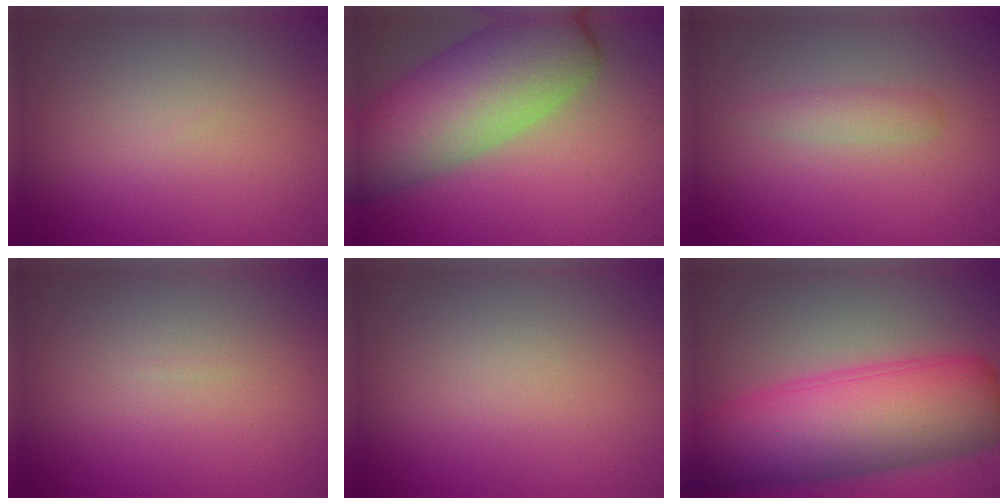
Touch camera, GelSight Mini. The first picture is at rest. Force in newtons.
{"total": 10.6, "press": 10.6, "slide": 0.4}
{"total": 1.5, "press": 1.5, "slide": 0.0}
{"total": 0.0}
{"total": 0.0}
{"total": 11.8, "press": 11.8, "slide": 0.3}